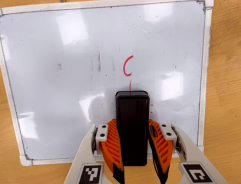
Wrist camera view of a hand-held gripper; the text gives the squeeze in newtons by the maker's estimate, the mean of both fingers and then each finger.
{"total": 8.2, "left": 7.5, "right": 8.9}